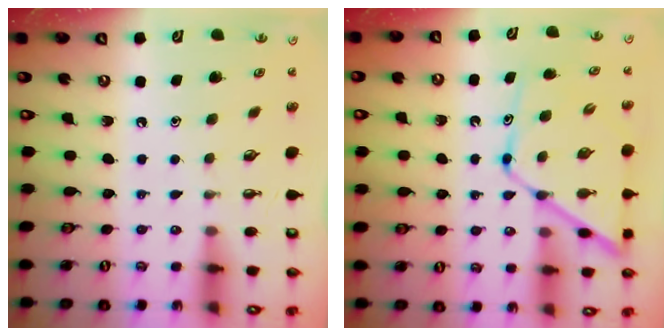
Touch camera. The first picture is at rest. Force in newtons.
{"total": 12.3, "press": 12.2, "slide": 1.0}